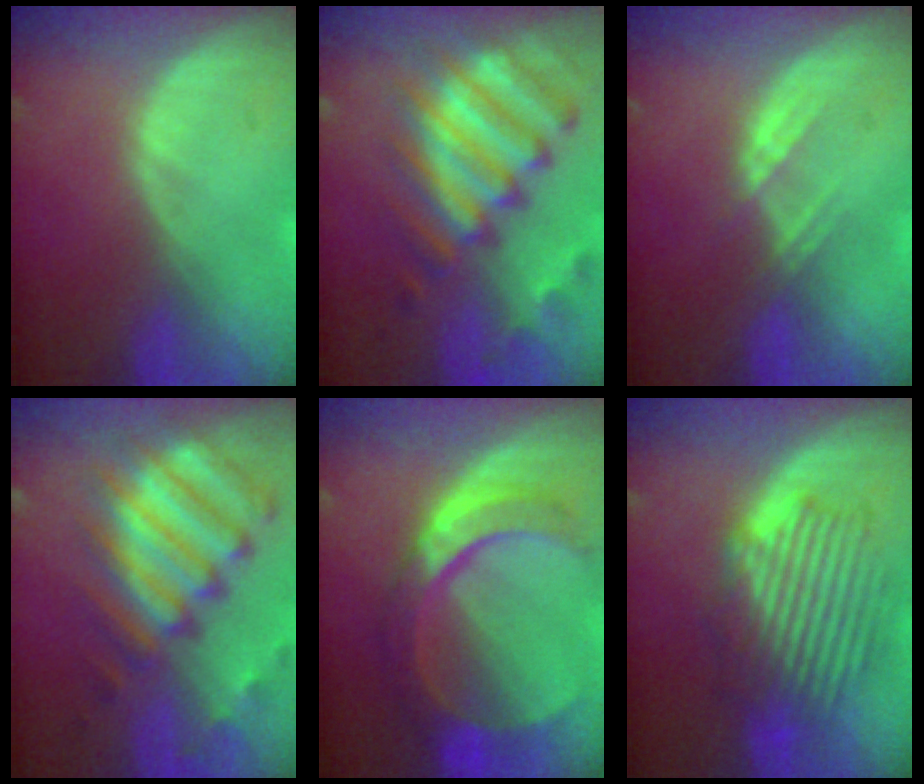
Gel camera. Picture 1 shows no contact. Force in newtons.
{"total": 12.3, "press": 10.6, "slide": 6.2}
{"total": 2.6, "press": 2.5, "slide": 0.7}
{"total": 11.9, "press": 10.3, "slide": 5.9}
{"total": 9.1, "press": 9.1, "slide": 0.8}
{"total": 8.8, "press": 8.4, "slide": 2.6}